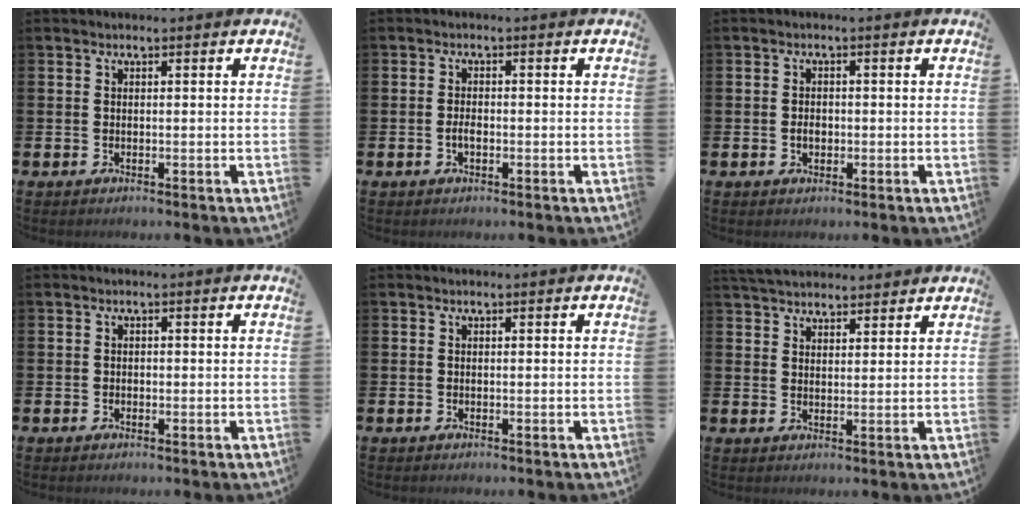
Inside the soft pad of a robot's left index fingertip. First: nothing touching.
{"total": 1.6, "force": [-0.4, 0.8, 1.3], "torque": [-0.024, 0.001, -0.008]}
{"total": 1.7, "force": [-0.3, 1.3, 1.1], "torque": [-0.013, 0.003, -0.009]}
{"total": 0.7, "force": [-0.2, 0.7, 0.2], "torque": [-0.012, 0.007, -0.004]}
{"total": 0.0}
{"total": 4.3, "force": [4.2, 1.0, 0.3], "torque": [-0.013, -0.019, 0.077]}